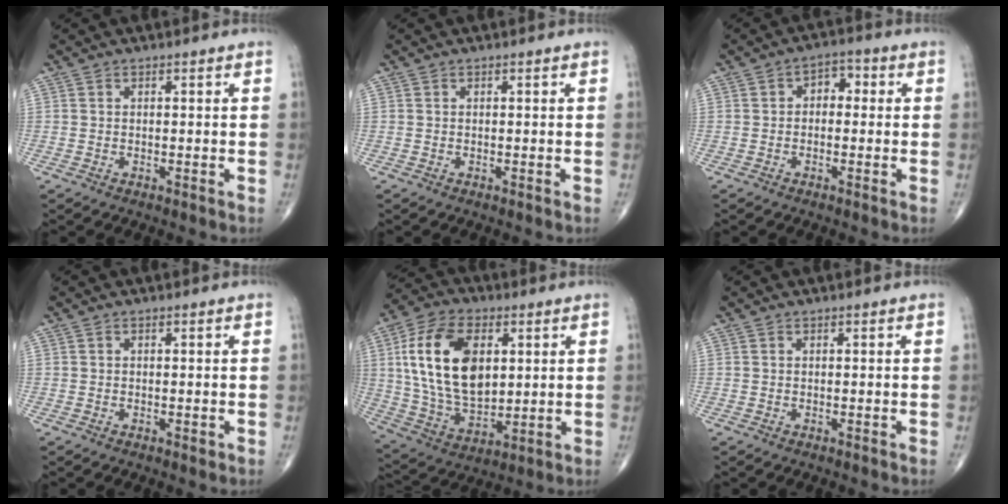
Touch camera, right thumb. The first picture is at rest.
{"total": 0.0}
{"total": 4.0, "force": [0.3, 2.8, 2.8], "torque": [-0.019, 0.016, -0.007]}
{"total": 0.6, "force": [-0.2, 0.3, 0.5], "torque": [-0.004, -0.001, -0.004]}
{"total": 19.6, "force": [4.2, 11.6, 15.2], "torque": [-0.271, -0.011, 0.081]}
{"total": 0.0}